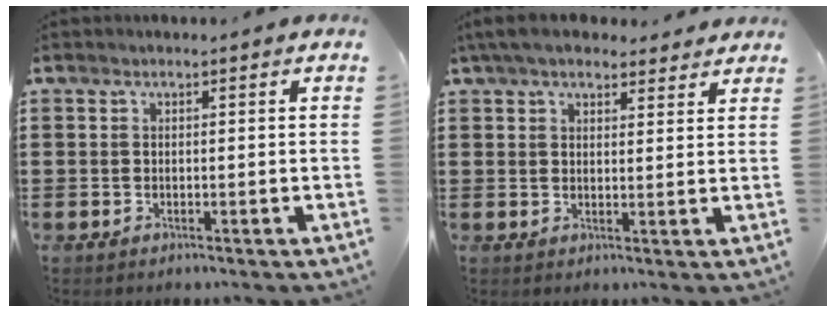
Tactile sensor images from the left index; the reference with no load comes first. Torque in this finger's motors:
{"motor_torque": [2.14, 0.00, 0.52, 0.21]}